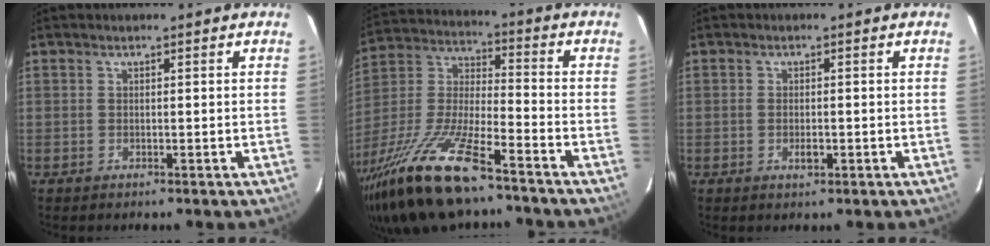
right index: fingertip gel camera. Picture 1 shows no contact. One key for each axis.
{"total": 22.7, "fx": -16.4, "fy": 5.1, "fz": 14.8, "tx": -0.314, "ty": -0.034, "tz": -0.299}
{"total": 2.0, "fx": -0.7, "fy": 1.0, "fz": 1.5, "tx": -0.028, "ty": -0.001, "tz": -0.012}